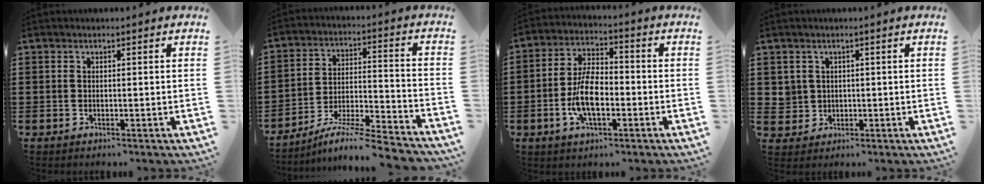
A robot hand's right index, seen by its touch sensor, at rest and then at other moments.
{"total": 7.6, "force": [-6.8, -0.1, 3.3], "torque": [-0.053, -0.001, -0.135]}
{"total": 8.3, "force": [-2.1, 3.9, 7.0], "torque": [-0.150, 0.002, -0.043]}
{"total": 2.4, "force": [0.6, 2.4, 0.2], "torque": [-0.018, 0.006, 0.010]}